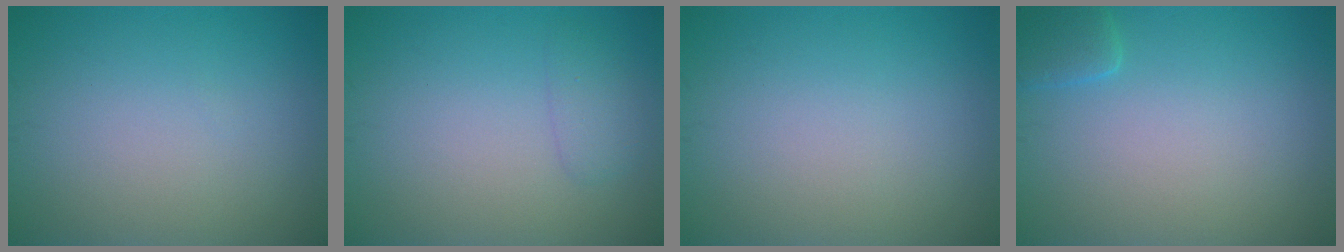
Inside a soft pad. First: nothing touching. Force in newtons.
{"total": 1.4, "press": 1.4, "slide": 0.1}
{"total": 0.0}
{"total": 1.6, "press": 1.6, "slide": 0.2}